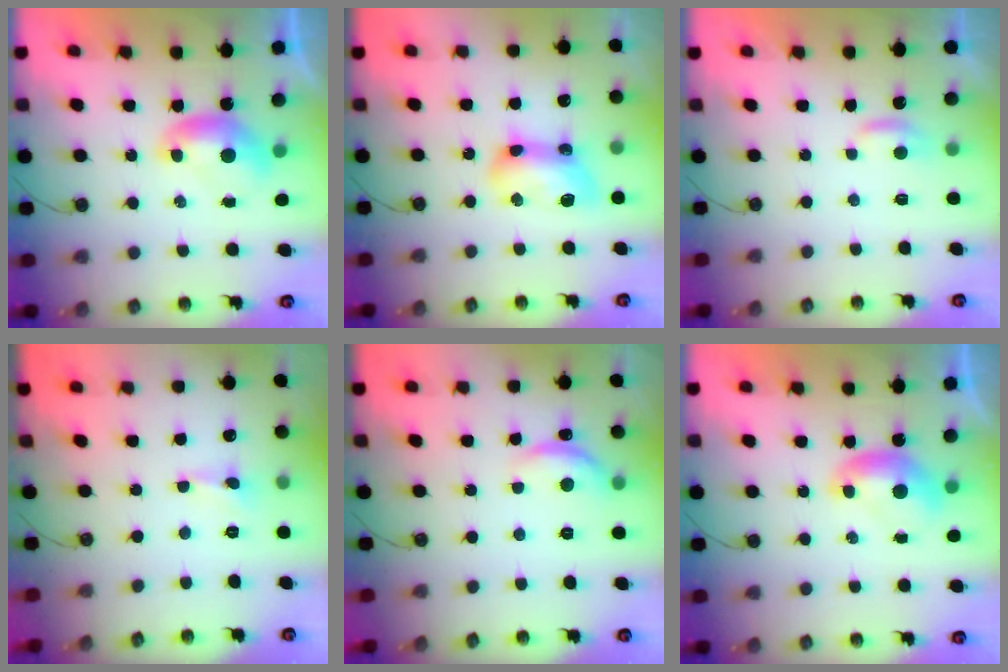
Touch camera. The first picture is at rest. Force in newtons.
{"total": 11.2, "press": 11.2, "slide": 0.5}
{"total": 1.8, "press": 1.8, "slide": 0.4}
{"total": 0.6, "press": 0.5, "slide": 0.3}
{"total": 5.1, "press": 5.1, "slide": 0.5}
{"total": 0.0}